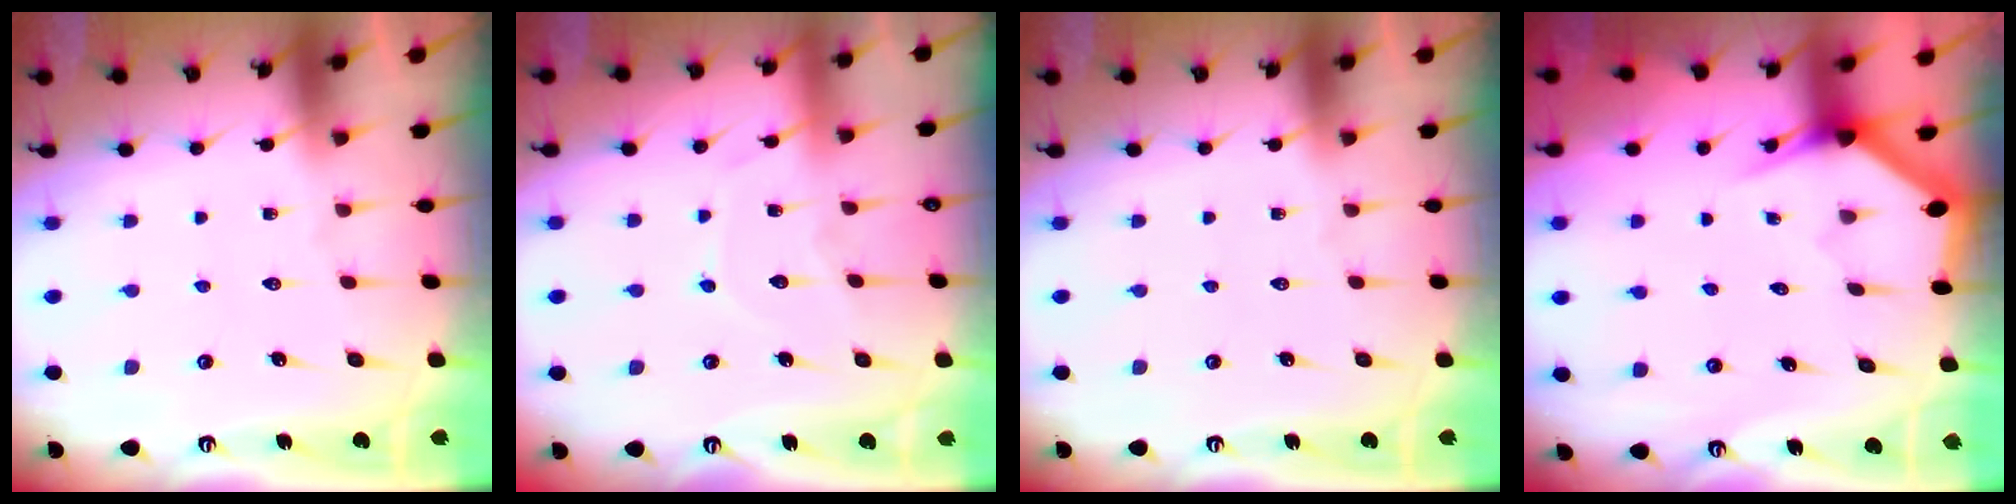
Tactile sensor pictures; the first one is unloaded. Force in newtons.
{"total": 7.4, "press": 7.4, "slide": 0.7}
{"total": 0.0}
{"total": 3.1, "press": 3.1, "slide": 0.2}